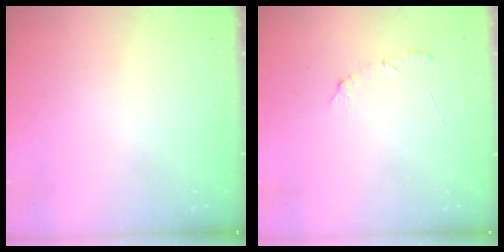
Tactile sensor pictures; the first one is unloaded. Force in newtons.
{"total": 5.2, "press": 5.1, "slide": 0.5}